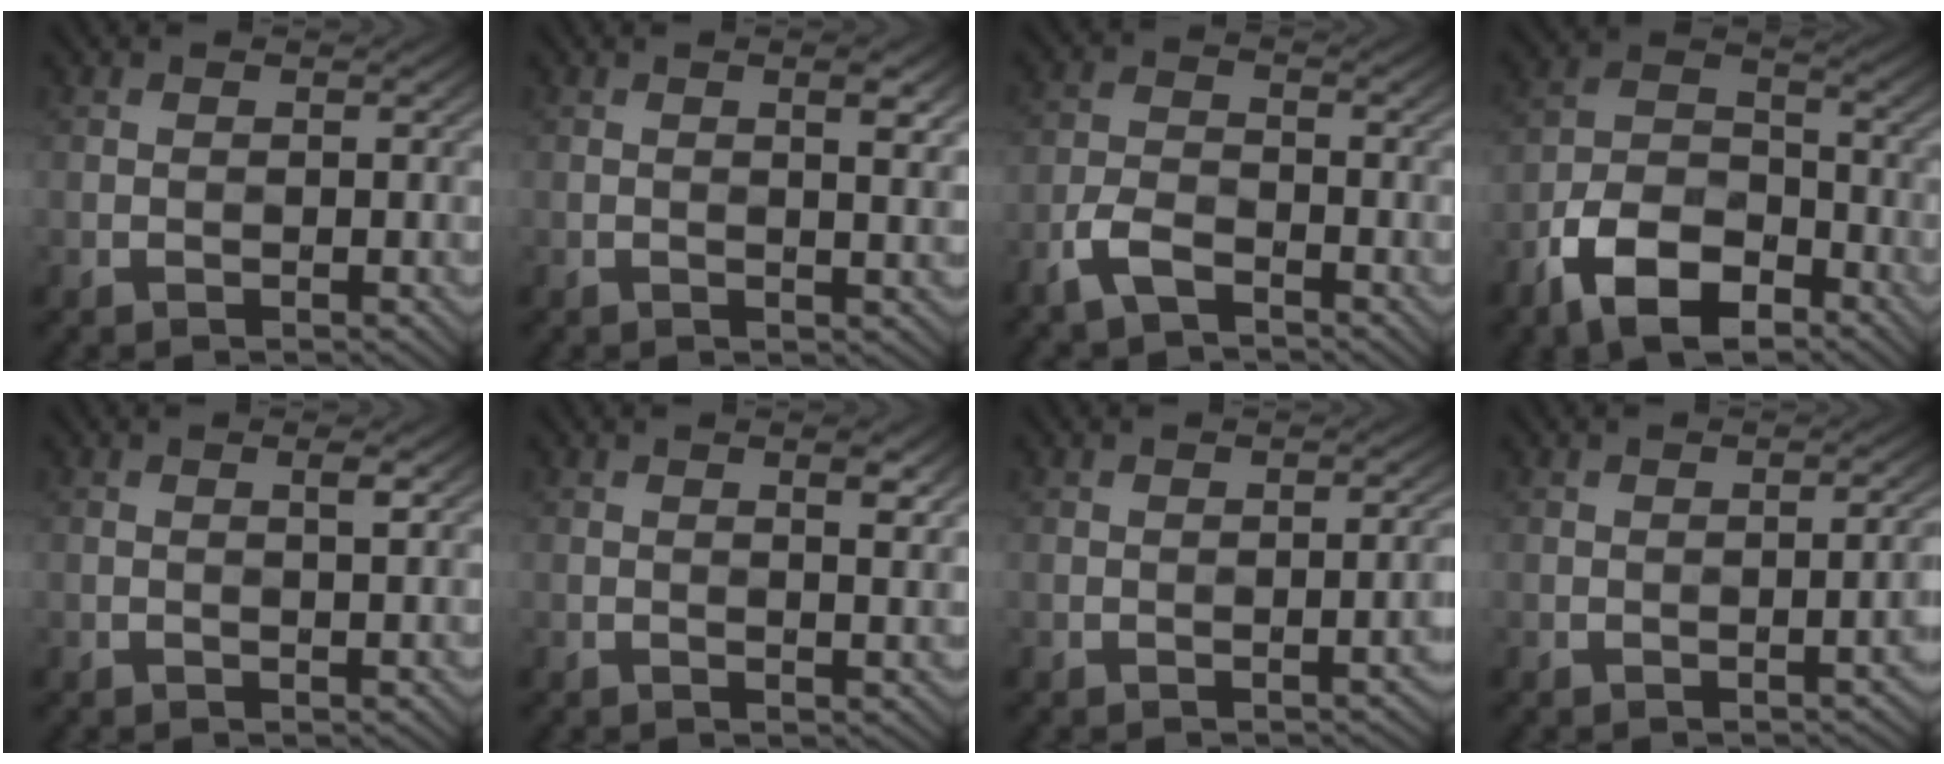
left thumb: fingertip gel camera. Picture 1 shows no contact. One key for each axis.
{"total": 3.1, "fx": 2.1, "fy": 0.2, "fz": 2.3, "tx": -0.021, "ty": 0.009, "tz": 0.026}
{"total": 4.6, "fx": -2.9, "fy": 1.9, "fz": 3.1, "tx": -0.066, "ty": -0.005, "tz": -0.070}
{"total": 10.9, "fx": -6.0, "fy": 5.8, "fz": 6.9, "tx": -0.135, "ty": -0.010, "tz": -0.124}
{"total": 1.9, "fx": 1.5, "fy": -0.1, "fz": 1.2, "tx": -0.001, "ty": 0.008, "tz": 0.016}
{"total": 2.7, "fx": 2.0, "fy": 0.1, "fz": 1.8, "tx": -0.014, "ty": 0.010, "tz": 0.028}
{"total": 2.7, "fx": -1.5, "fy": 0.6, "fz": 2.1, "tx": -0.013, "ty": 0.008, "tz": -0.018}
{"total": 3.1, "fx": -1.6, "fy": 0.8, "fz": 2.5, "tx": -0.017, "ty": 0.006, "tz": -0.019}